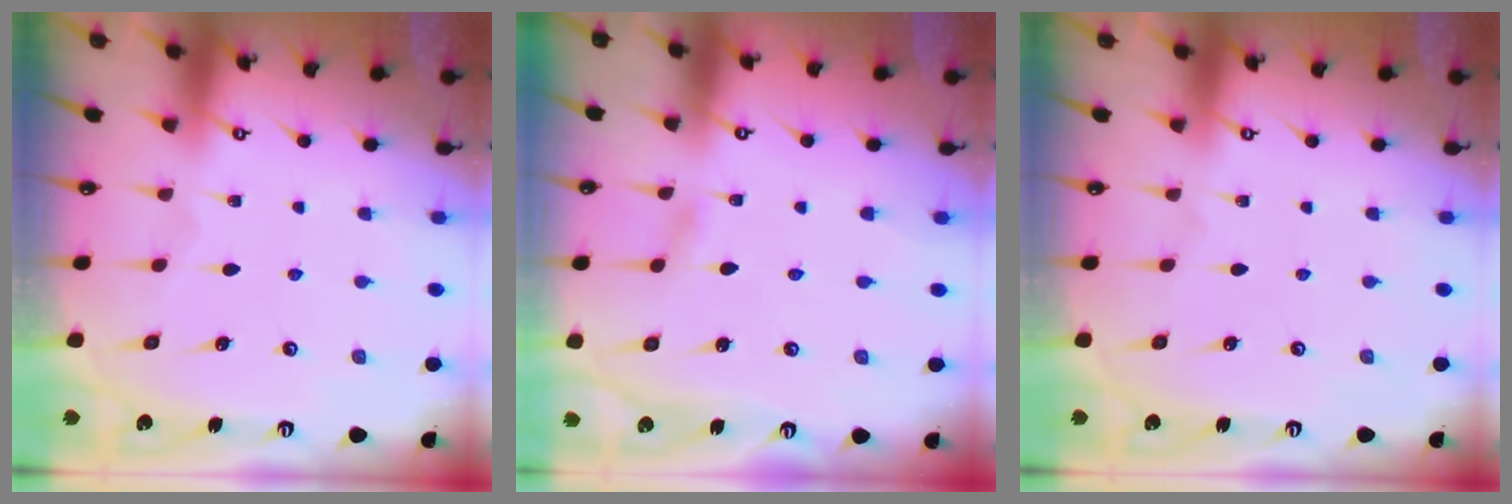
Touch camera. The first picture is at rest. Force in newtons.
{"total": 1.8, "press": 1.8, "slide": 0.2}
{"total": 0.0}